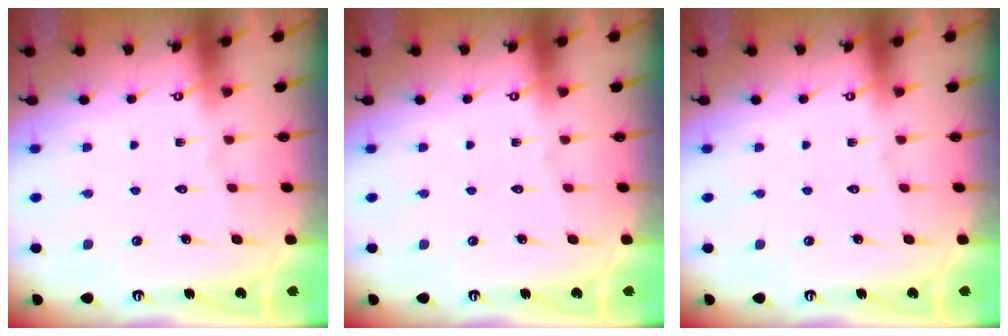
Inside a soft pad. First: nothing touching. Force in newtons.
{"total": 0.0}
{"total": 0.0}